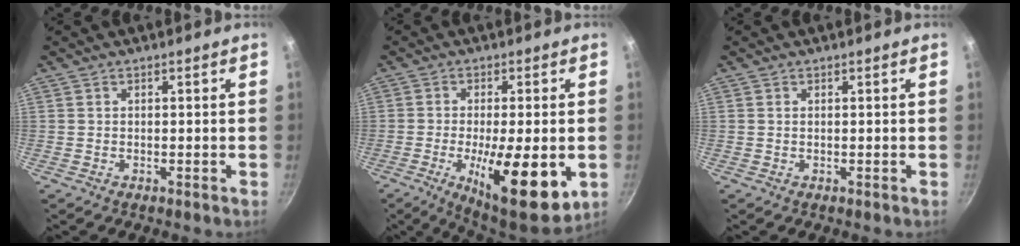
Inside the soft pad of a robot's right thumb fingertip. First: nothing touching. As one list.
[{"total": 16.7, "force": [-4.3, 5.5, 15.2], "torque": [-0.215, -0.021, -0.047]}, {"total": 0.0}]